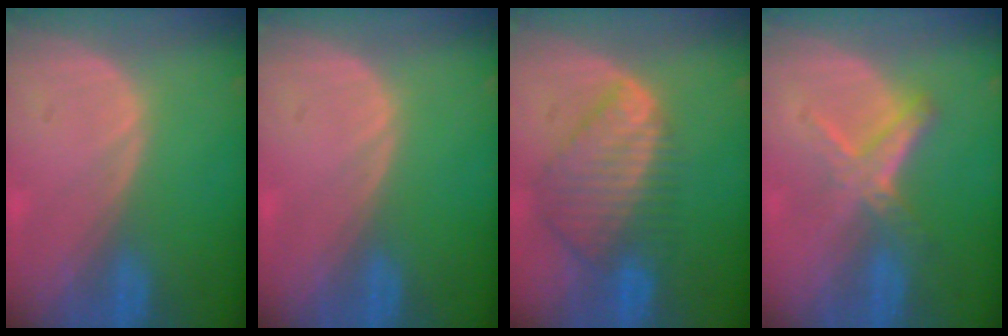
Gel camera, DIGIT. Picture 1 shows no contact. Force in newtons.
{"total": 0.0}
{"total": 9.0, "press": 7.7, "slide": 4.5}
{"total": 5.5, "press": 5.4, "slide": 1.3}